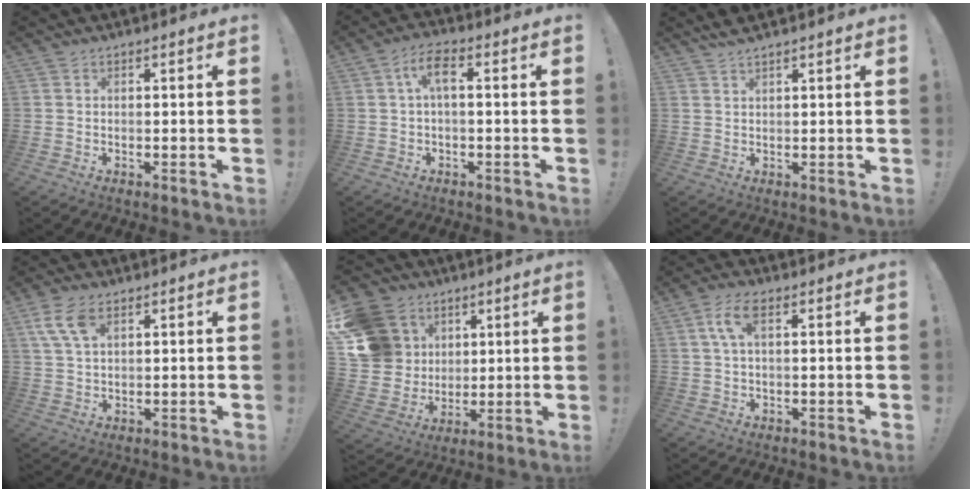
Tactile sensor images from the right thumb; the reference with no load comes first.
{"total": 5.8, "force": [0.7, 1.9, 5.4], "torque": [-0.112, 0.005, 0.011]}
{"total": 2.3, "force": [2.2, -0.1, 0.9], "torque": [-0.023, -0.010, 0.040]}
{"total": 7.4, "force": [3.5, 3.8, 5.4], "torque": [-0.107, -0.004, 0.067]}
{"total": 16.1, "force": [5.5, 14.0, 5.8], "torque": [-0.101, -0.017, 0.131]}
{"total": 5.9, "force": [1.8, 2.4, 5.1], "torque": [-0.101, 0.009, 0.035]}